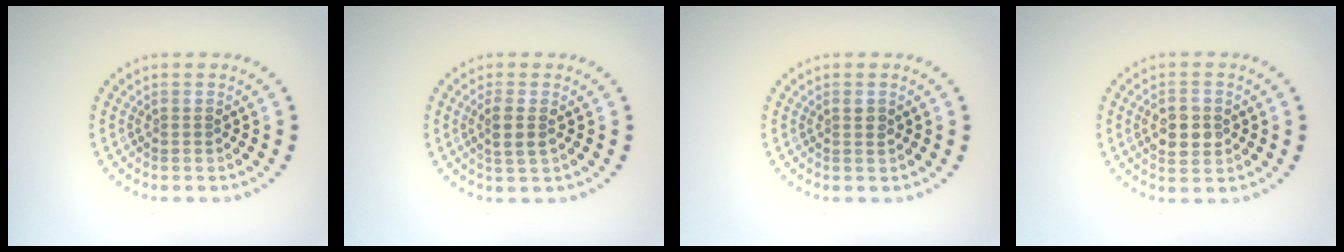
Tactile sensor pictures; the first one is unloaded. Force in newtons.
{"total": 2.0, "press": 1.8, "slide": 0.9}
{"total": 0.9, "press": 0.8, "slide": 0.3}
{"total": 3.0, "press": 3.0, "slide": 0.1}